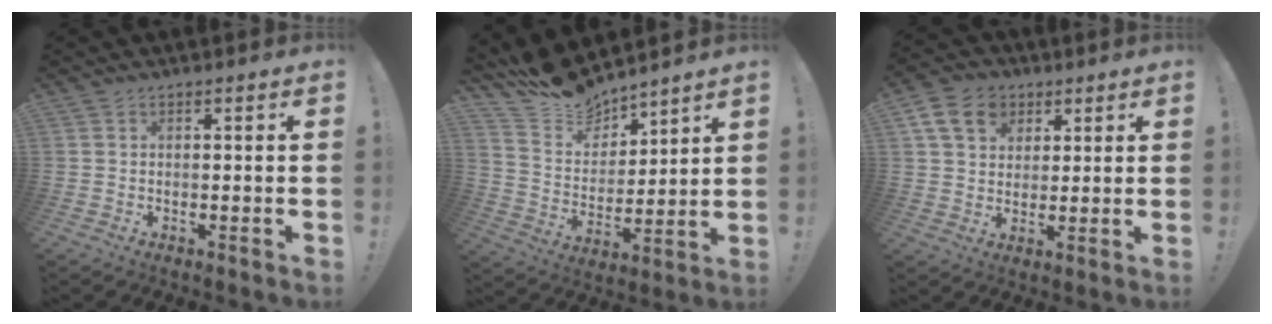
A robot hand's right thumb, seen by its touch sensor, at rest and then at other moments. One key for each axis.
{"total": 11.9, "fx": 11.2, "fy": 3.8, "fz": 1.0, "tx": -0.045, "ty": -0.103, "tz": 0.209}
{"total": 12.1, "fx": 5.1, "fy": 9.4, "fz": 5.6, "tx": -0.082, "ty": -0.017, "tz": 0.101}